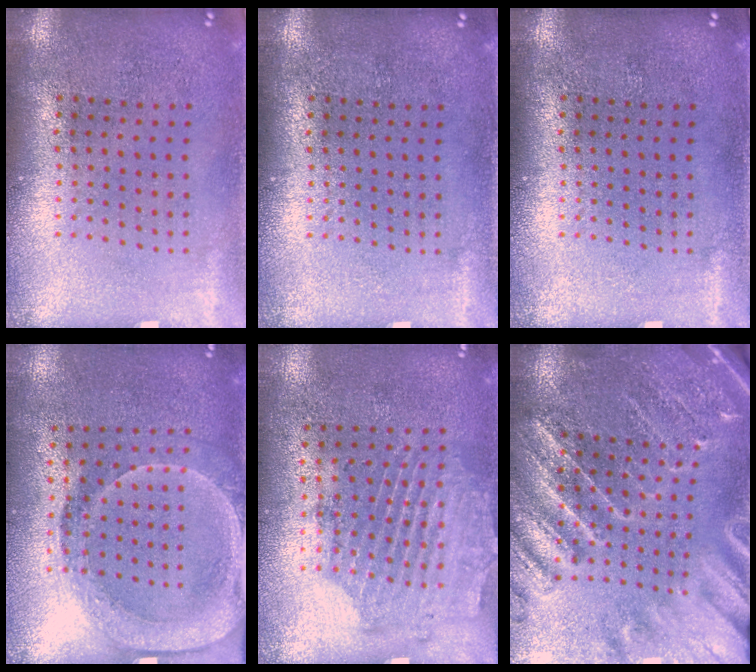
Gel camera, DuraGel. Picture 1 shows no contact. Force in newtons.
{"total": 0.0}
{"total": 0.0}
{"total": 1.8, "press": 1.5, "slide": 1.1}
{"total": 1.7, "press": 1.2, "slide": 1.1}
{"total": 3.1, "press": 3.0, "slide": 0.8}